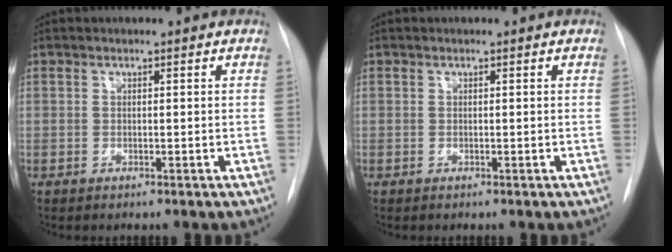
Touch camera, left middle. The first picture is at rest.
{"total": 0.0}